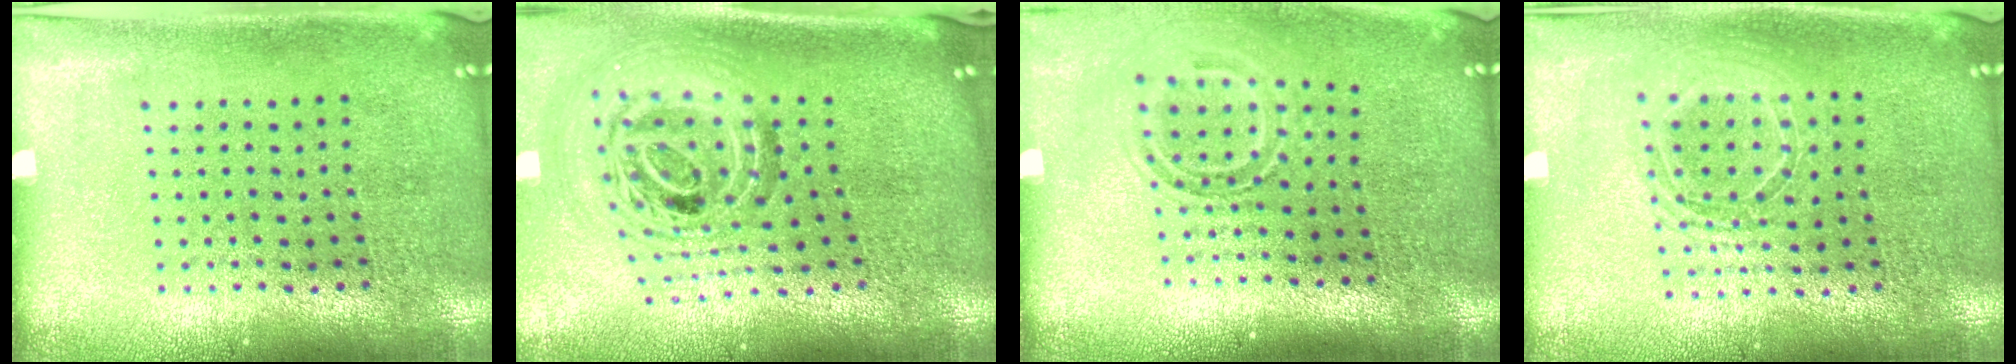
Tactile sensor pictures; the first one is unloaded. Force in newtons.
{"total": 1.9, "press": 1.5, "slide": 1.0}
{"total": 1.6, "press": 1.0, "slide": 1.2}
{"total": 1.5, "press": 1.4, "slide": 0.7}